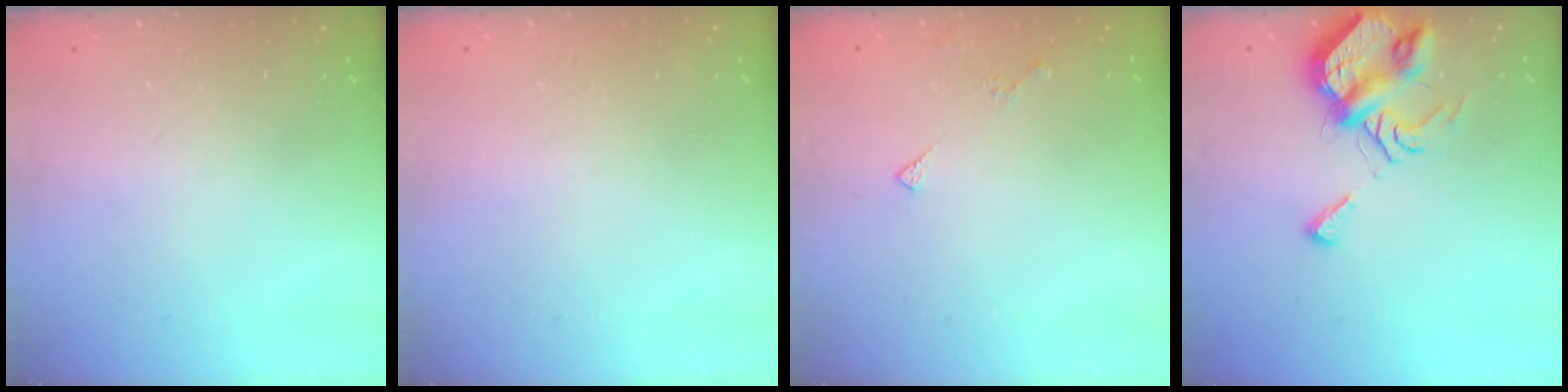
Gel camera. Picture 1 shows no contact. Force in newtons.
{"total": 1.8, "press": 1.8, "slide": 0.1}
{"total": 2.5, "press": 2.4, "slide": 0.5}
{"total": 8.0, "press": 8.0, "slide": 0.3}